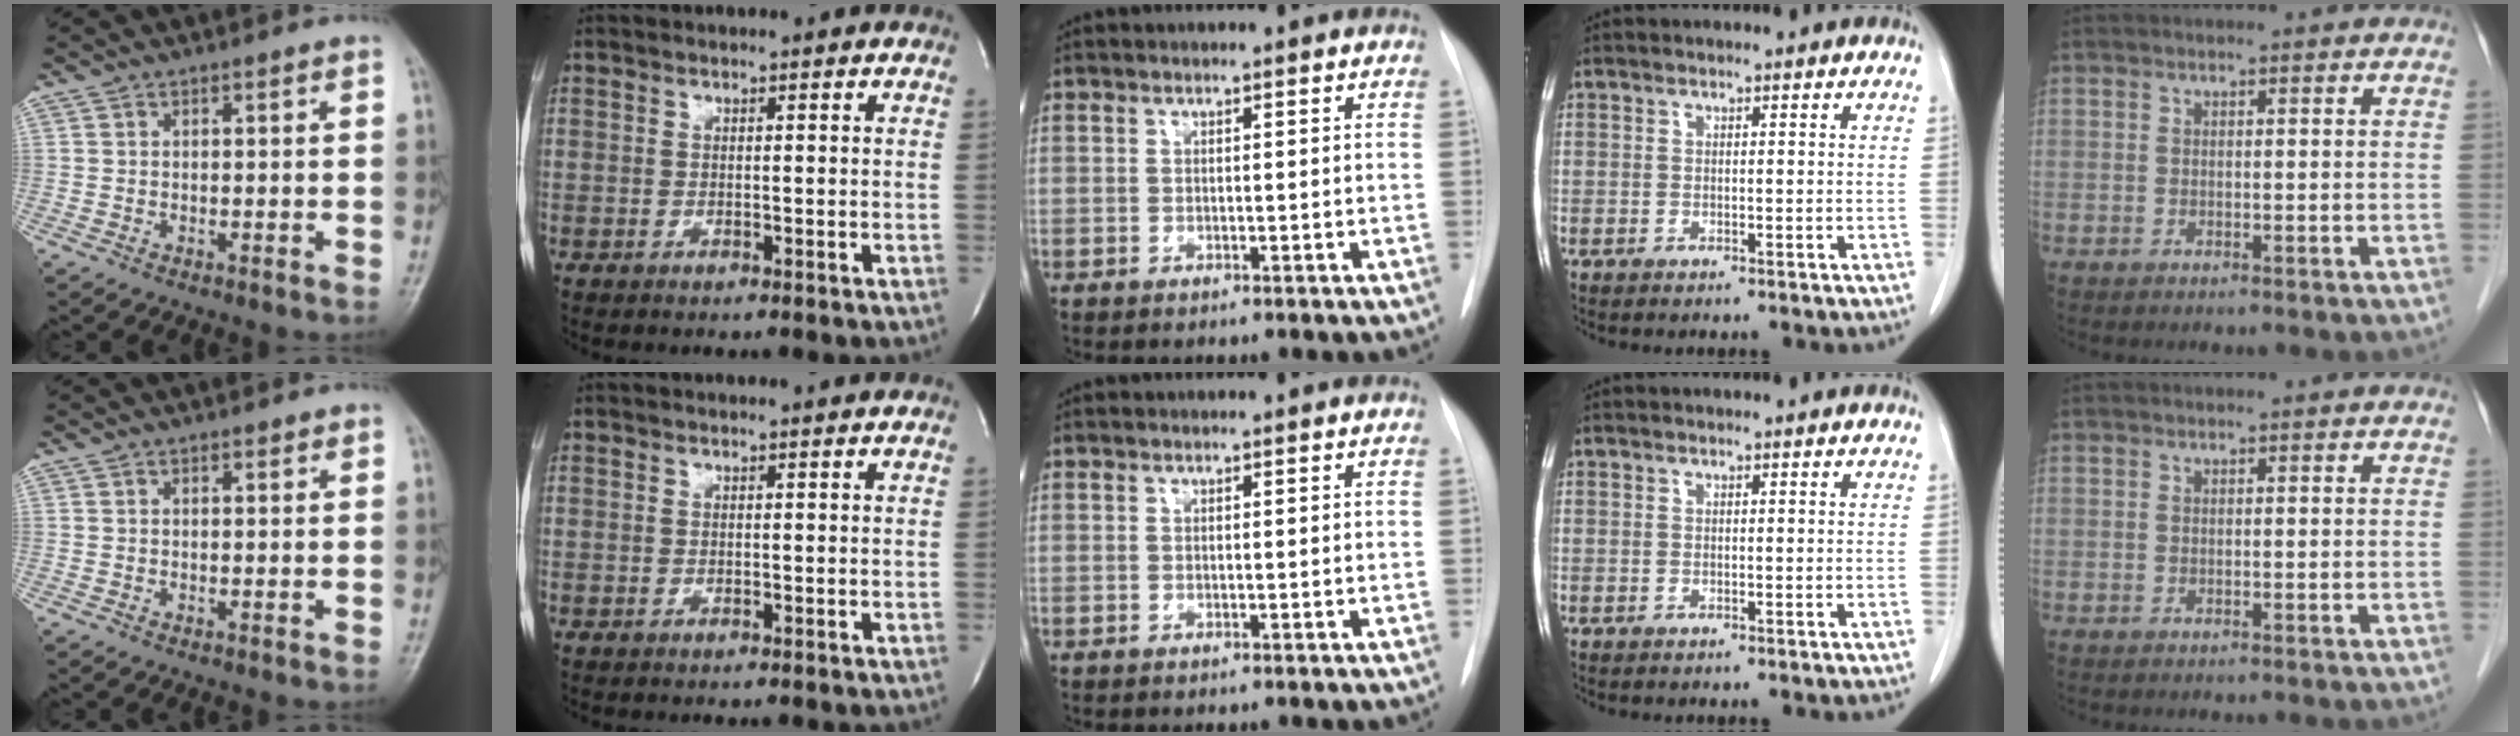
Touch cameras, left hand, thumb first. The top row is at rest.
{"thumb": {"total": 0.9, "force": [0.6, 0.5, 0.4], "torque": [-0.001, -0.002, 0.005]}, "index": {"total": 0.5, "force": [0.5, -0.1, 0.1], "torque": [-0.006, -0.003, 0.006]}}